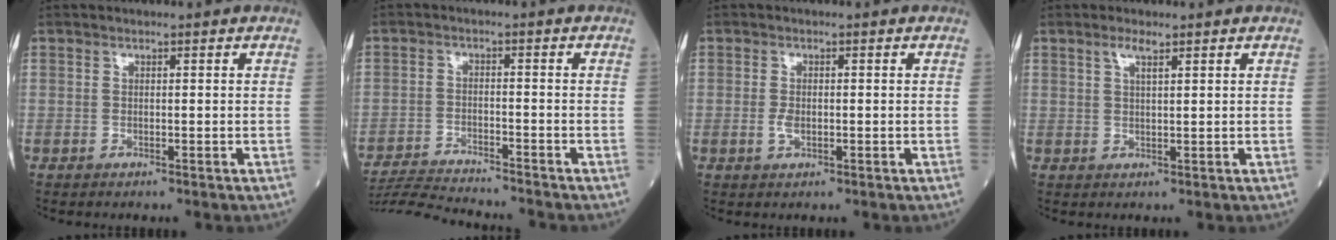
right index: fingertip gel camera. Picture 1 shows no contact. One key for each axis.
{"total": 10.7, "fx": -10.2, "fy": -0.5, "fz": 3.1, "tx": -0.051, "ty": -0.010, "tz": -0.169}
{"total": 1.8, "fx": -0.4, "fy": 0.9, "fz": 1.5, "tx": -0.035, "ty": -0.001, "tz": -0.005}
{"total": 2.2, "fx": 1.4, "fy": 0.2, "fz": 1.6, "tx": -0.037, "ty": 0.003, "tz": 0.028}